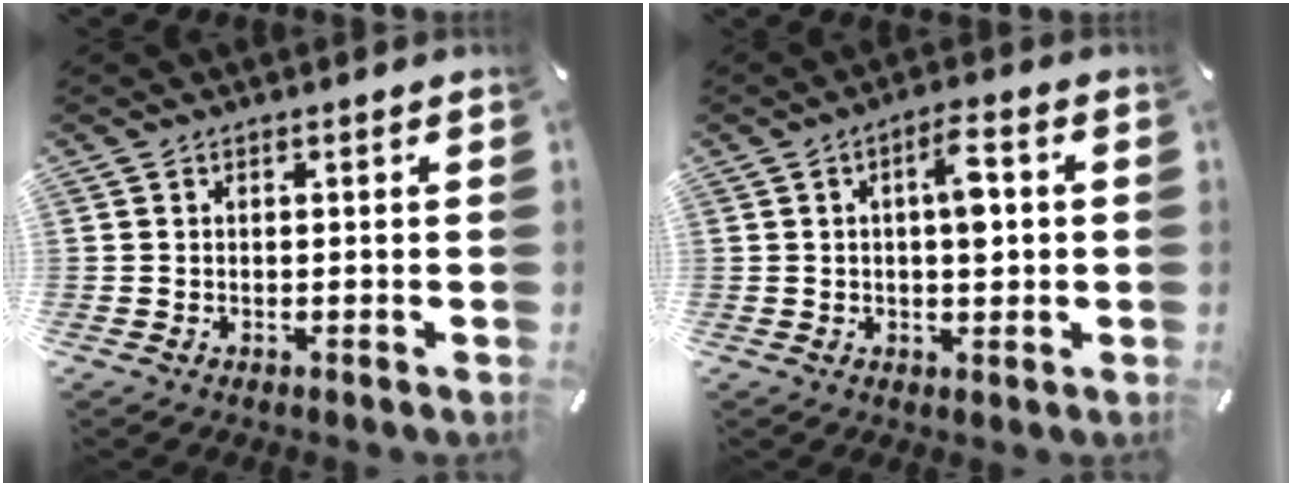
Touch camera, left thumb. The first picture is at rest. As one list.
[{"total": 7.0, "force": [0.9, 3.2, 6.1], "torque": [-0.085, 0.002, 0.009]}]